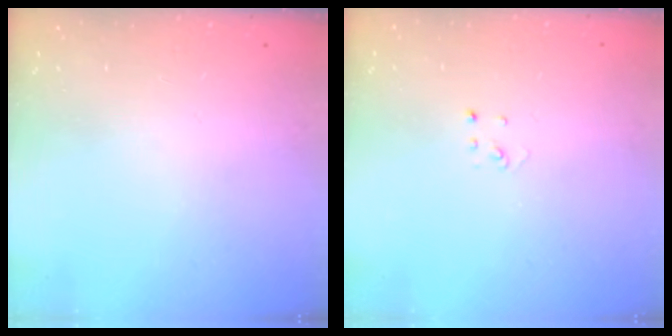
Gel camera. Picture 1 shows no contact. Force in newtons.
{"total": 2.0, "press": 2.0, "slide": 0.1}